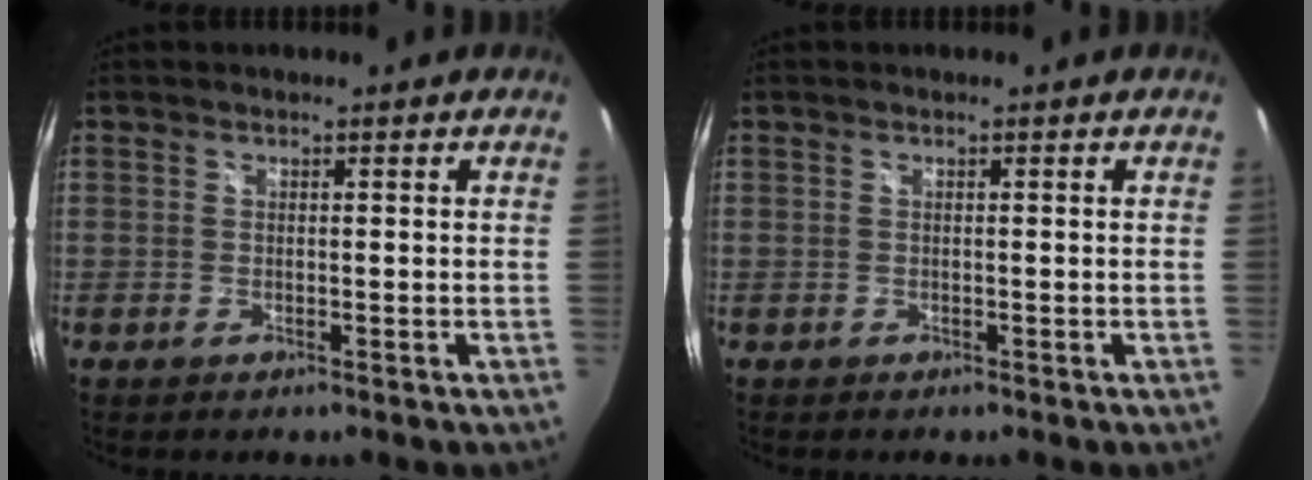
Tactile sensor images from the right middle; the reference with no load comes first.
{"total": 0.0}